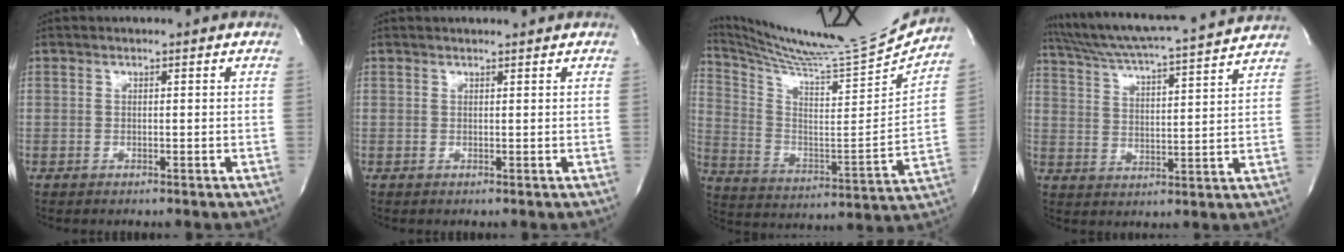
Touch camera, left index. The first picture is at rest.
{"total": 2.4, "force": [2.3, 0.2, 0.5], "torque": [-0.012, 0.009, 0.030]}
{"total": 23.1, "force": [21.6, -0.4, 8.1], "torque": [-0.160, -0.086, 0.325]}
{"total": 17.7, "force": [16.4, -0.5, 6.8], "torque": [-0.128, -0.005, 0.240]}